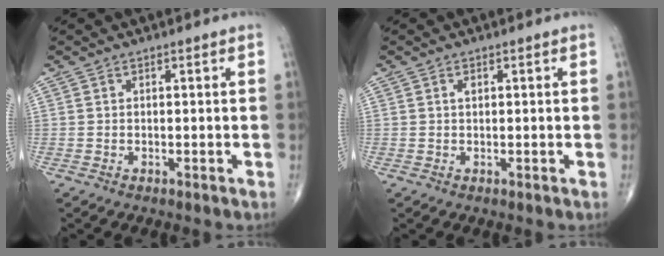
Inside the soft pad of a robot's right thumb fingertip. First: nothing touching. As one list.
[{"total": 0.9, "force": [0.3, 0.5, 0.6], "torque": [-0.011, 0.000, 0.005]}]